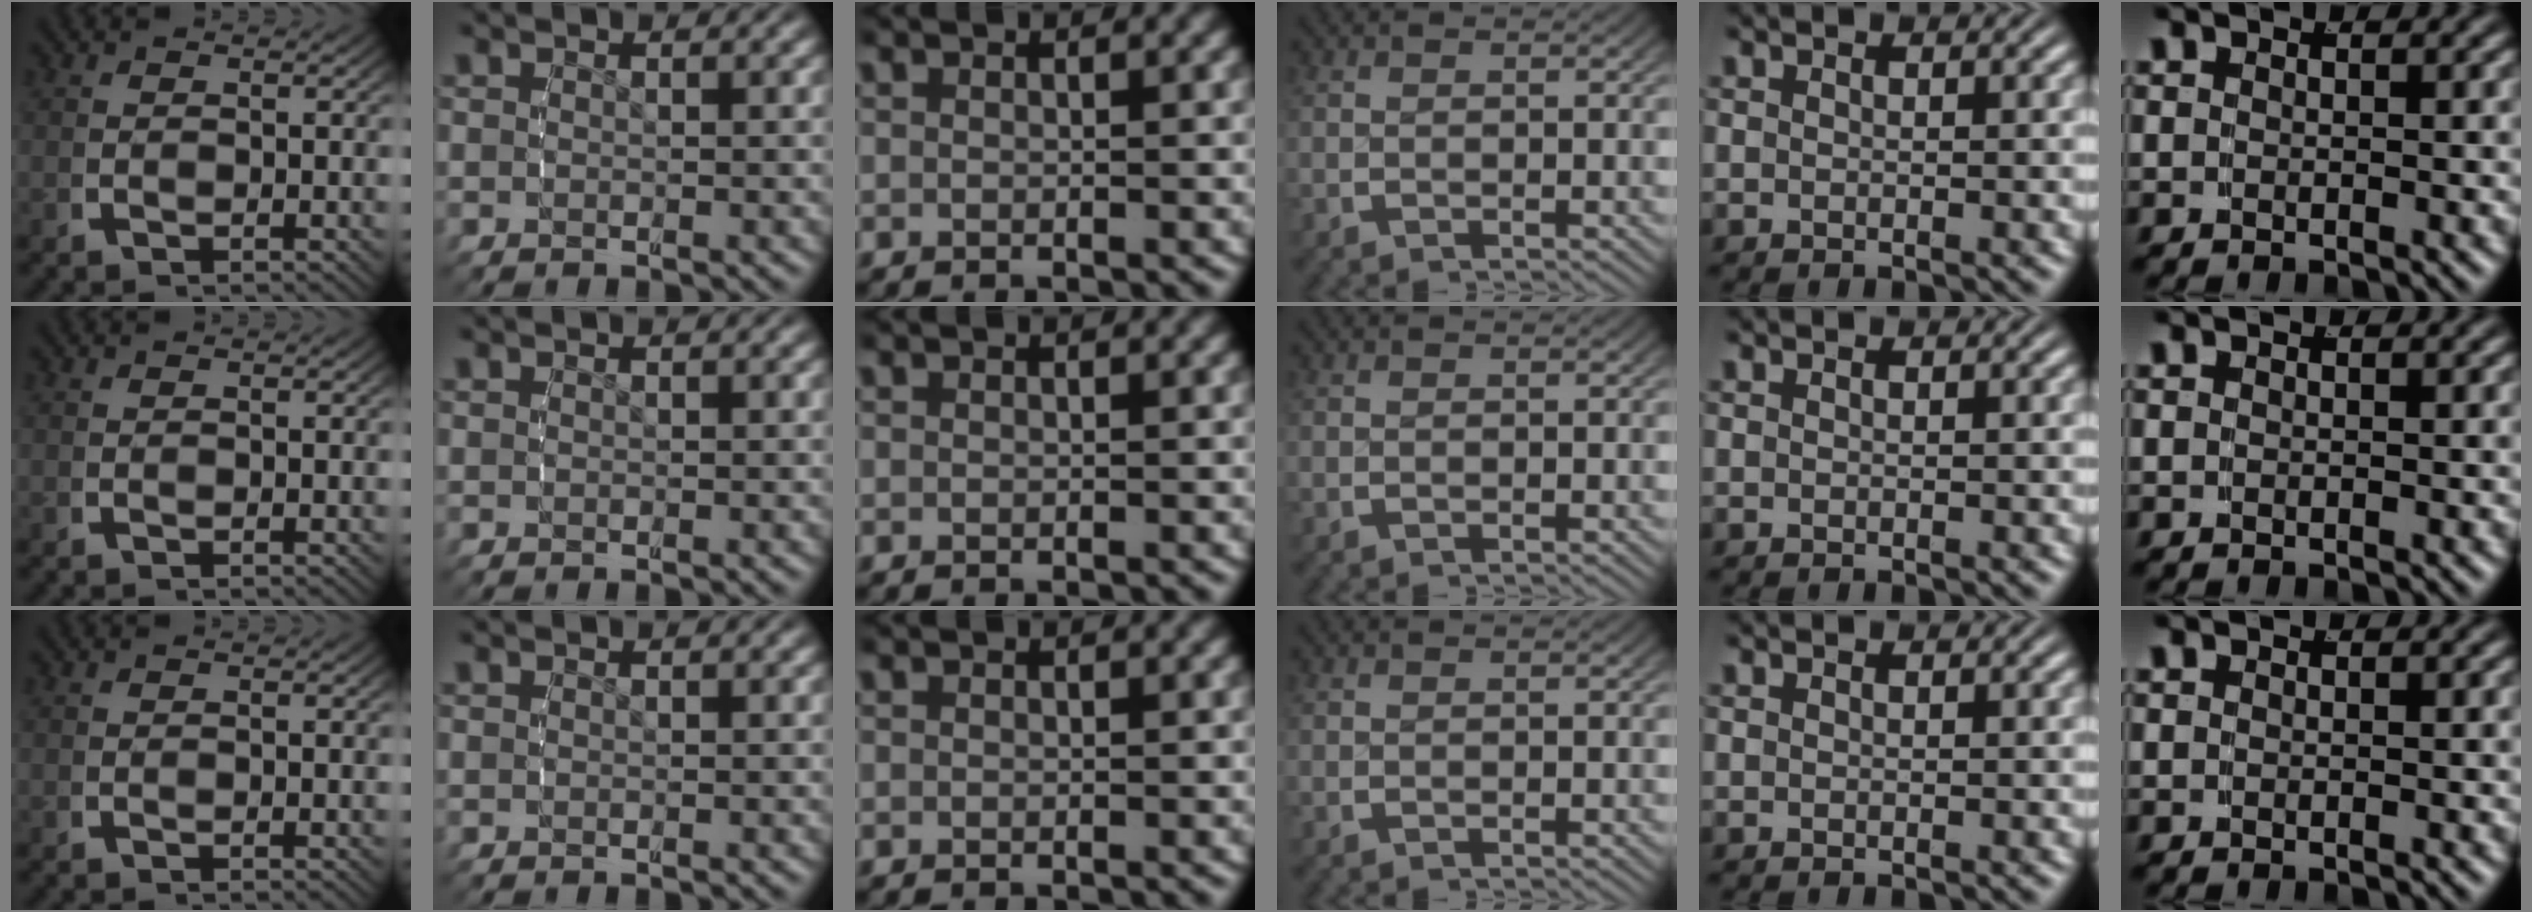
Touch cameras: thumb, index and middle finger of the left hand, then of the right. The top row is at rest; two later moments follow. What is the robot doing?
{"motion": "reach", "object": "shirt"}